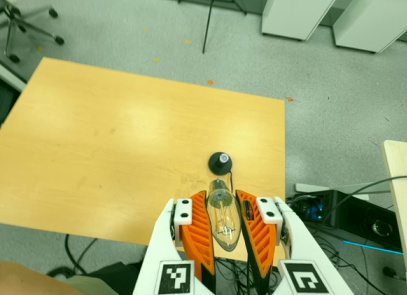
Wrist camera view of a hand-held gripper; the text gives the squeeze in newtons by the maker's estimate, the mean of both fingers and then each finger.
{"total": 20.0, "left": 21.1, "right": 18.8}